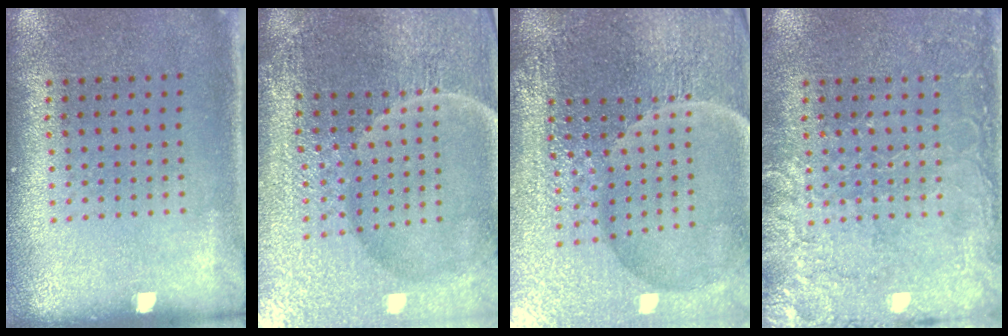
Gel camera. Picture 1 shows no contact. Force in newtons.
{"total": 6.0, "press": 5.5, "slide": 2.4}
{"total": 7.3, "press": 6.5, "slide": 3.3}
{"total": 4.2, "press": 4.2, "slide": 0.5}